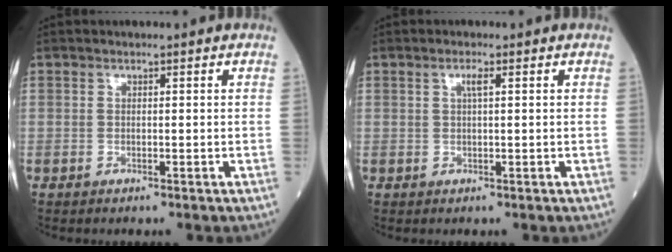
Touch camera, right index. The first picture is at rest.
{"total": 1.5, "force": [0.5, 0.1, 1.4], "torque": [-0.027, 0.001, 0.008]}